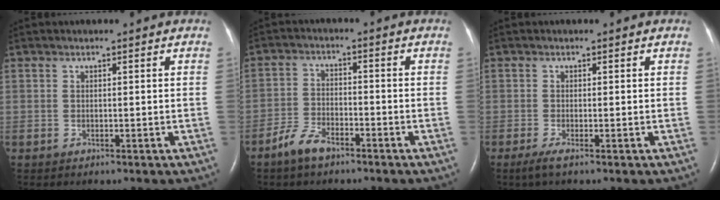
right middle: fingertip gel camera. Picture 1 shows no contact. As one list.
[{"total": 4.8, "force": [-3.7, 1.7, 2.5], "torque": [-0.055, 0.000, -0.072]}, {"total": 1.7, "force": [-1.0, -0.1, 1.3], "torque": [-0.035, -0.007, -0.024]}]